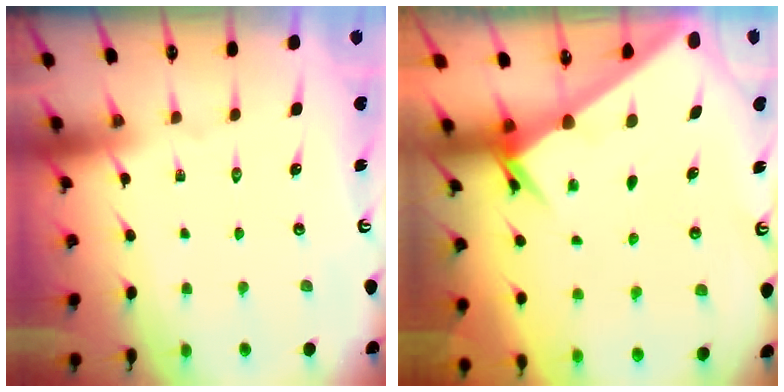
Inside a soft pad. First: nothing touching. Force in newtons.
{"total": 2.6, "press": 2.6, "slide": 0.3}